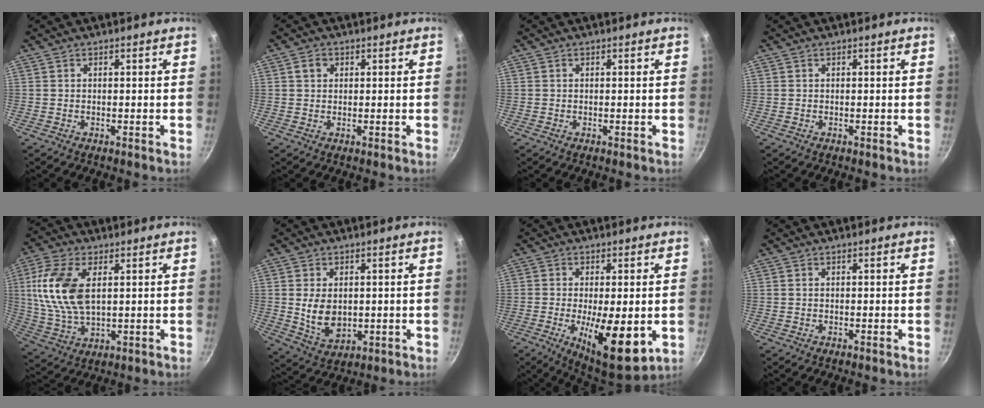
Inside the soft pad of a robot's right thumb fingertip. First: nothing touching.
{"total": 2.2, "force": [0.7, 1.8, 1.0], "torque": [-0.008, 0.004, 0.010]}
{"total": 0.0}
{"total": 0.0}
{"total": 14.1, "force": [3.1, 7.6, 11.5], "torque": [-0.231, -0.004, 0.063]}
{"total": 8.0, "force": [0.6, 5.4, 5.9], "torque": [-0.098, -0.016, 0.024]}
{"total": 13.0, "force": [-2.5, 4.3, 12.0], "torque": [-0.182, -0.008, -0.030]}
{"total": 0.0}